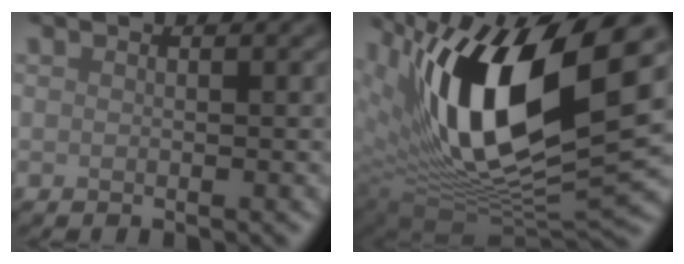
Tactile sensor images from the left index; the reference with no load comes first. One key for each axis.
{"total": 15.4, "fx": 5.1, "fy": 6.2, "fz": 13.2, "tx": -0.232, "ty": -0.009, "tz": 0.087}